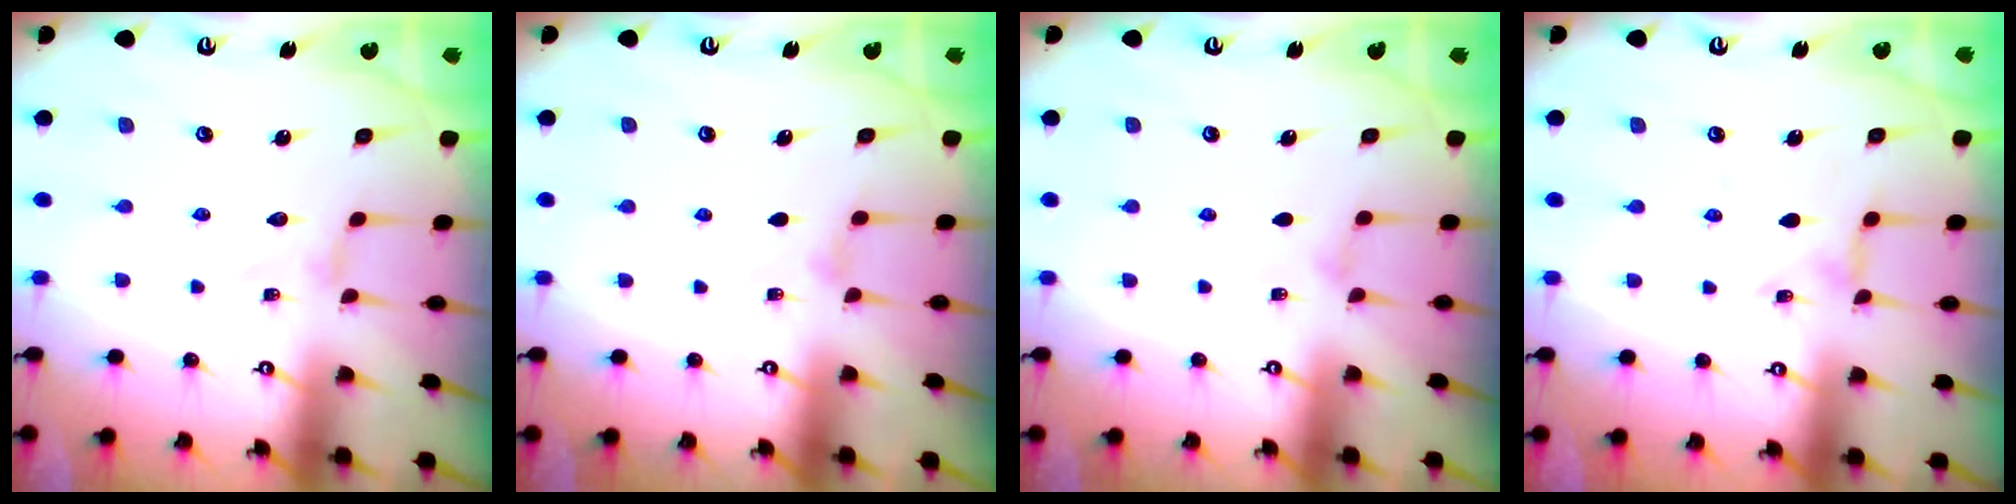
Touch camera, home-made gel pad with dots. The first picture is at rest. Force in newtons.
{"total": 2.5, "press": 2.5, "slide": 0.4}
{"total": 1.6, "press": 1.6, "slide": 0.4}
{"total": 0.9, "press": 0.9, "slide": 0.3}